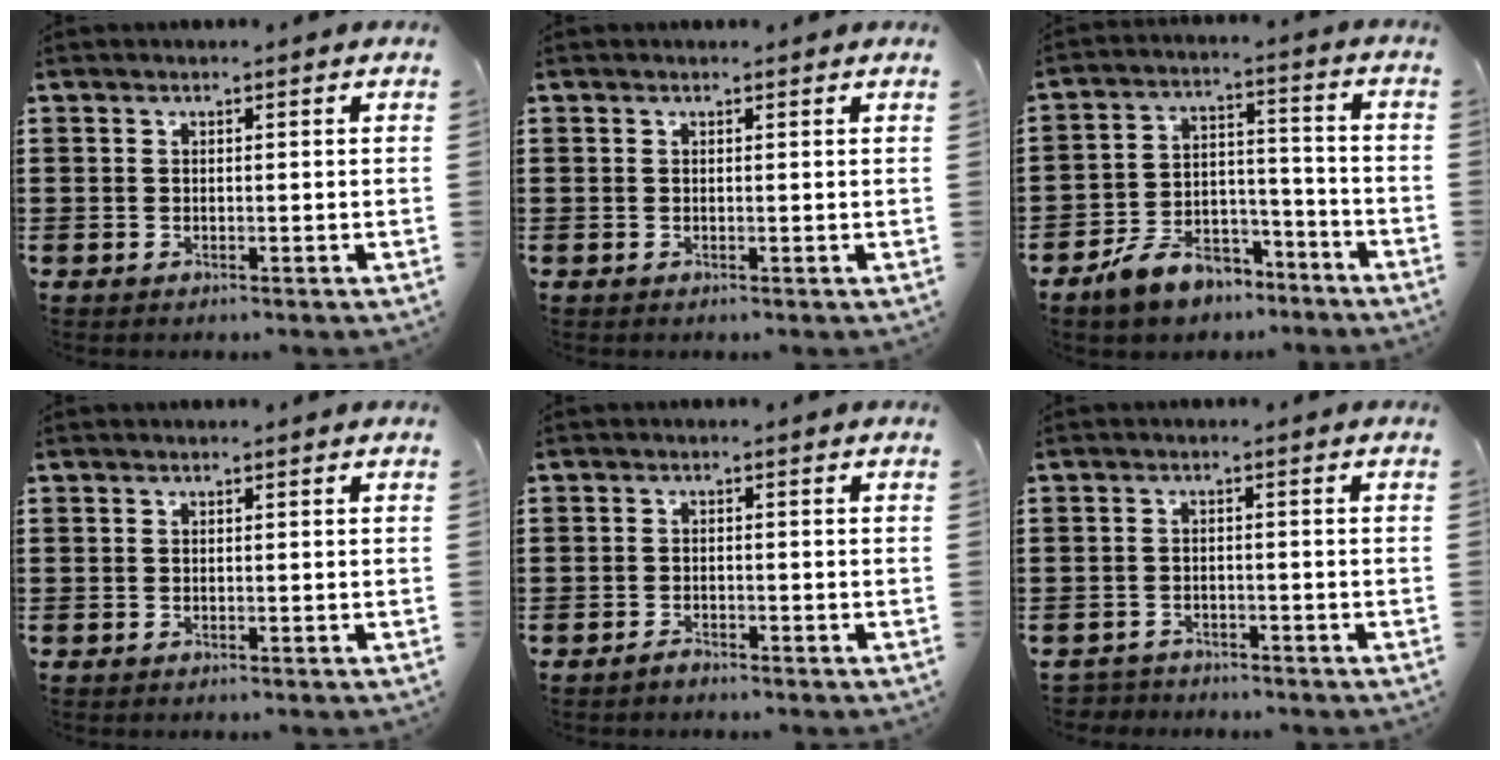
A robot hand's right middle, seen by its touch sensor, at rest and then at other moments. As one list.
[{"total": 0.0}, {"total": 8.3, "force": [-7.2, 3.5, 2.4], "torque": [-0.049, 0.031, -0.138]}, {"total": 0.0}, {"total": 1.2, "force": [-1.2, 0.3, 0.3], "torque": [-0.010, -0.003, -0.023]}, {"total": 2.0, "force": [-2.0, 0.3, -0.3], "torque": [-0.004, -0.002, -0.045]}]